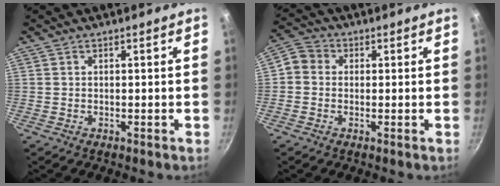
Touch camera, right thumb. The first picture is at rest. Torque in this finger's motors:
{"motor_torque": [-0.32, 0.41, 0.24, 0.41, 0.01]}